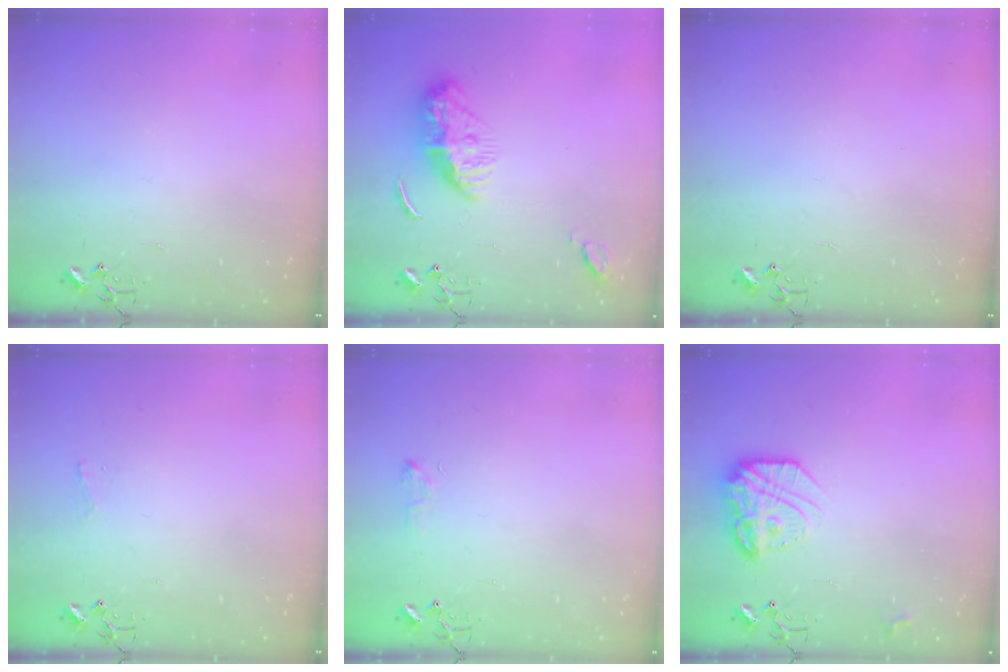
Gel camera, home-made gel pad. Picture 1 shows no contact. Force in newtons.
{"total": 11.1, "press": 11.0, "slide": 1.0}
{"total": 0.0}
{"total": 3.7, "press": 3.6, "slide": 0.6}
{"total": 6.0, "press": 6.0, "slide": 0.6}
{"total": 17.5, "press": 17.5, "slide": 1.4}